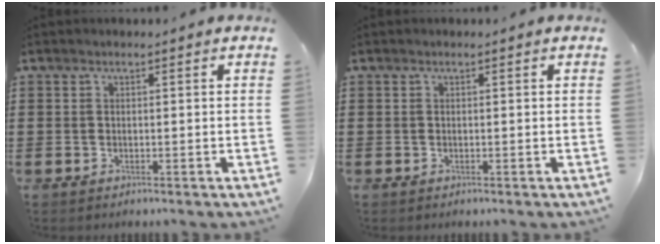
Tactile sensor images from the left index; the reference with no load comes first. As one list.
[{"total": 0.0}]